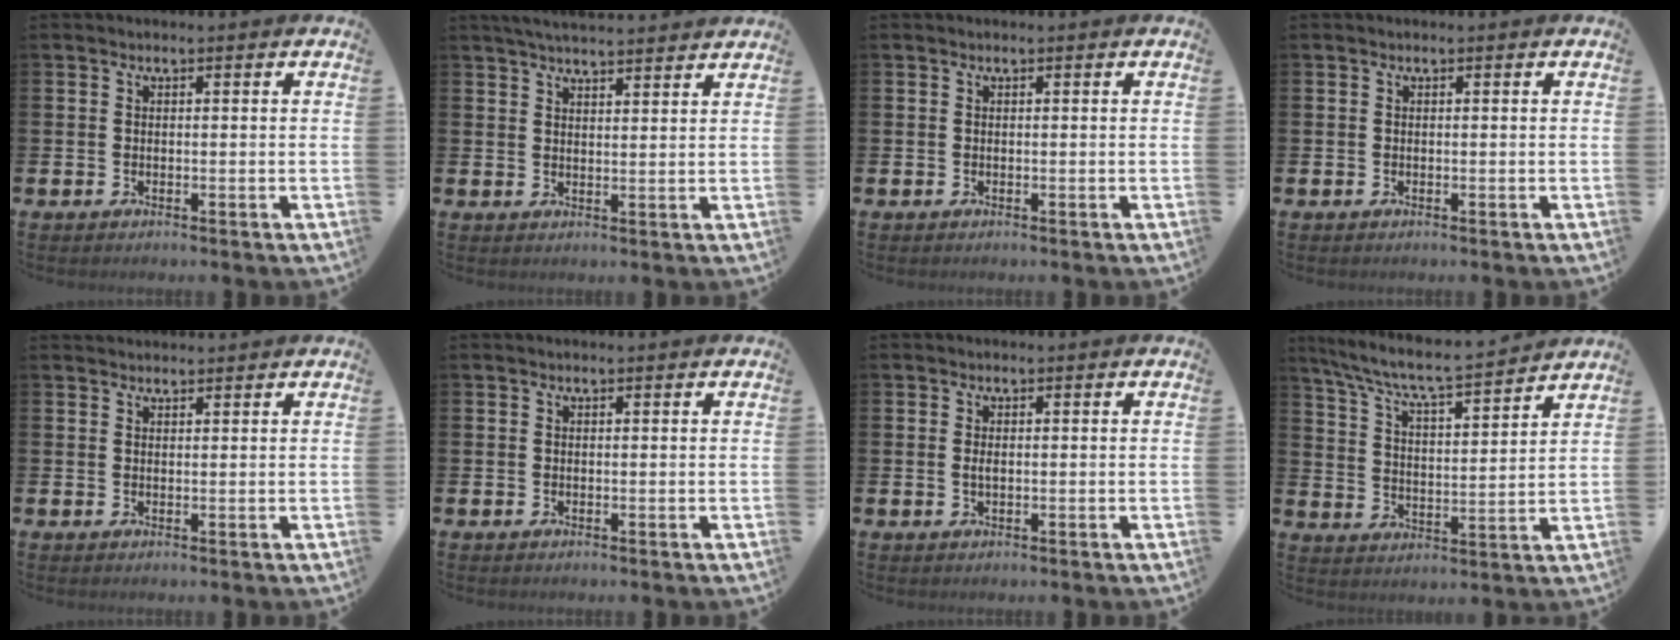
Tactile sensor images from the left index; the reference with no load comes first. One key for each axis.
{"total": 4.0, "fx": 3.9, "fy": 0.1, "fz": 0.7, "tx": -0.019, "ty": -0.016, "tz": 0.071}
{"total": 0.0}
{"total": 0.0}
{"total": 1.5, "fx": 1.5, "fy": 0.4, "fz": 0.0, "tx": 0.010, "ty": -0.004, "tz": 0.025}
{"total": 0.0}
{"total": 0.9, "fx": 0.1, "fy": 0.4, "fz": 0.8, "tx": -0.011, "ty": 0.002, "tz": -0.001}
{"total": 7.5, "fx": 7.0, "fy": 0.5, "fz": 2.5, "tx": -0.081, "ty": -0.056, "tz": 0.119}